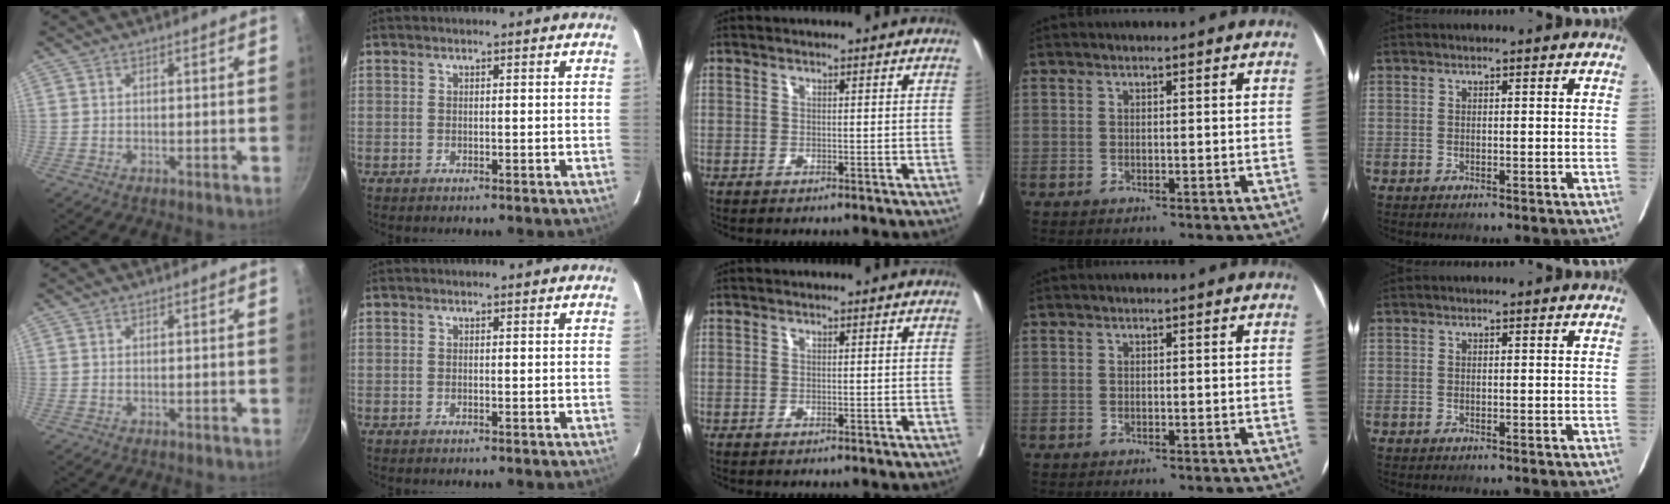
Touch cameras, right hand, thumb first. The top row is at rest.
{}